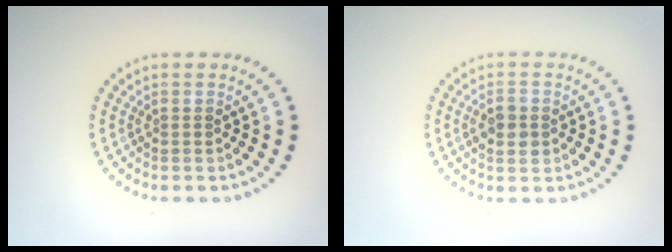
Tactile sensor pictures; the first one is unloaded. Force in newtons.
{"total": 2.7, "press": 2.7, "slide": 0.2}